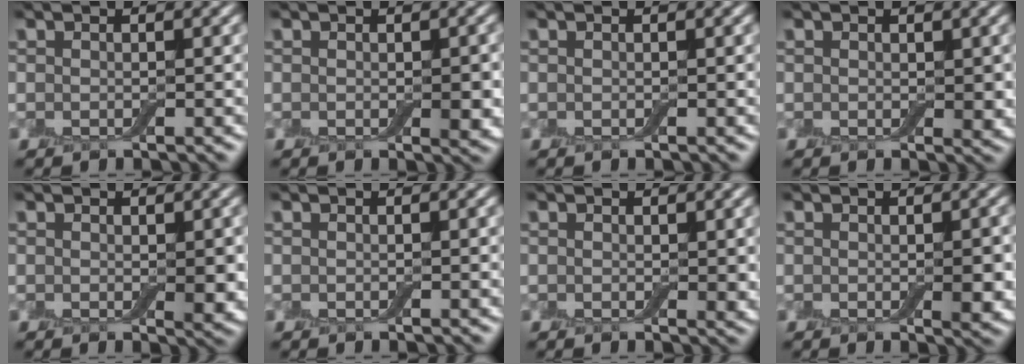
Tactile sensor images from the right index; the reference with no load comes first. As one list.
[{"total": 1.7, "force": [-0.2, 0.9, 1.5], "torque": [-0.016, -0.004, -0.001]}, {"total": 0.0}, {"total": 1.4, "force": [0.4, 0.9, 1.1], "torque": [-0.009, -0.002, 0.007]}, {"total": 2.0, "force": [0.1, 1.0, 1.7], "torque": [-0.020, -0.007, 0.004]}, {"total": 0.0}, {"total": 1.2, "force": [0.5, 0.7, 0.8], "torque": [-0.006, -0.002, 0.008]}, {"total": 2.2, "force": [-0.2, 0.9, 2.0], "torque": [-0.023, -0.007, -0.001]}]